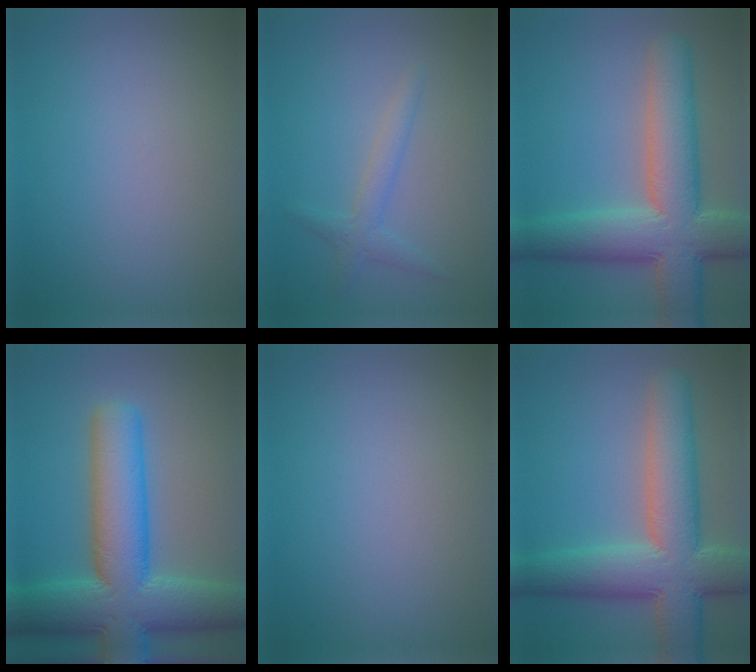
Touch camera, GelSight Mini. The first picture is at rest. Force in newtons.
{"total": 1.9, "press": 1.9, "slide": 0.1}
{"total": 10.0, "press": 10.0, "slide": 0.5}
{"total": 11.6, "press": 11.6, "slide": 0.6}
{"total": 0.0}
{"total": 10.0, "press": 10.0, "slide": 0.5}